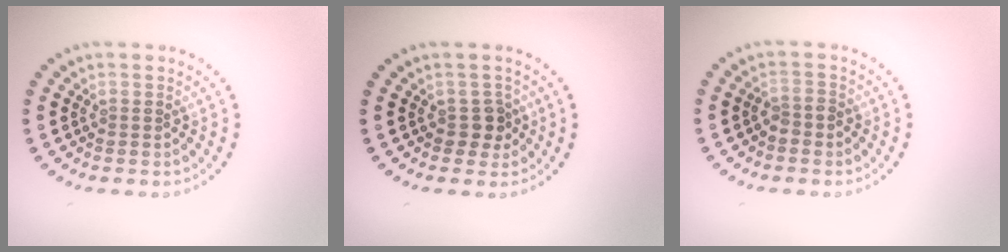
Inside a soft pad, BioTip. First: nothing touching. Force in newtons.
{"total": 1.8, "press": 1.6, "slide": 0.9}
{"total": 1.4, "press": 1.2, "slide": 0.7}